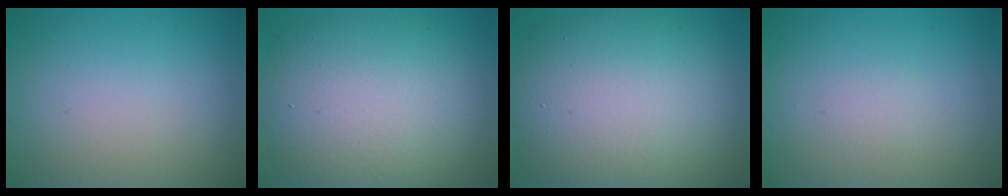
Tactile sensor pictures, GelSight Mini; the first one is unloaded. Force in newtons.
{"total": 10.5, "press": 10.5, "slide": 0.5}
{"total": 12.9, "press": 12.8, "slide": 0.7}
{"total": 0.6, "press": 0.6, "slide": 0.0}